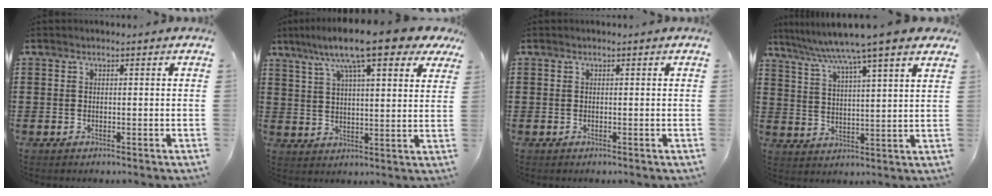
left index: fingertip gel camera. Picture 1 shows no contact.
{"total": 13.0, "force": [9.0, 2.4, 9.1], "torque": [-0.184, -0.013, 0.152]}
{"total": 0.0}
{"total": 7.6, "force": [6.1, -0.7, 4.4], "torque": [-0.106, -0.033, 0.099]}